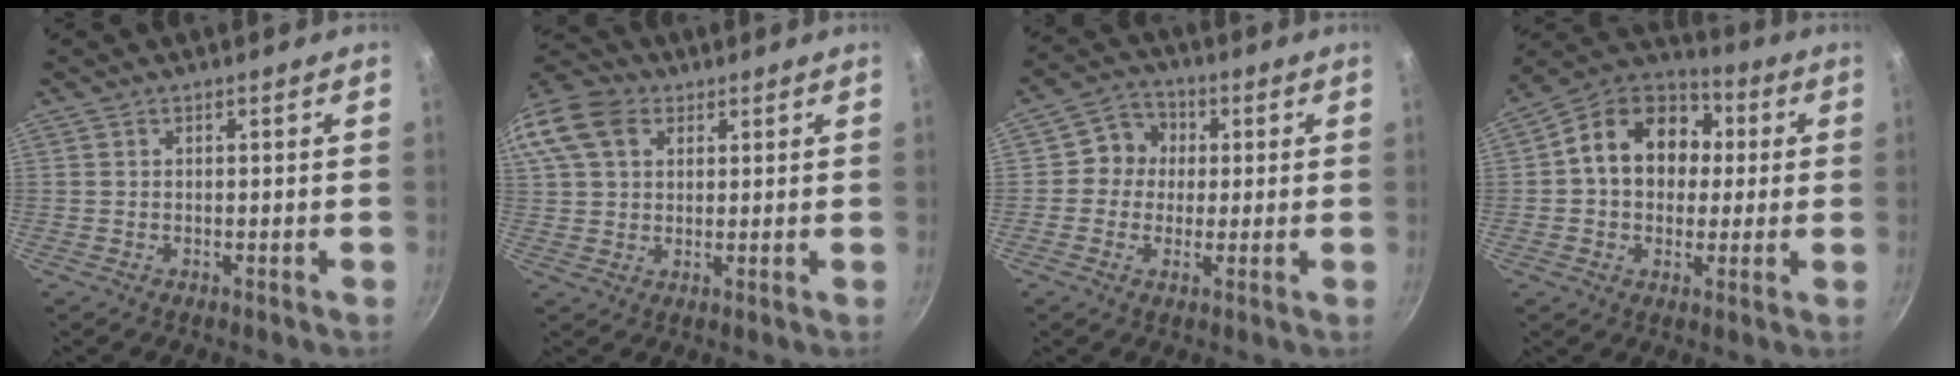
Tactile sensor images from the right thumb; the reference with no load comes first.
{"total": 15.5, "force": [5.8, 11.4, 8.8], "torque": [-0.193, 0.026, 0.096]}
{"total": 6.7, "force": [1.0, 6.2, 2.3], "torque": [-0.001, 0.006, -0.002]}
{"total": 15.6, "force": [2.0, 12.3, 9.4], "torque": [-0.121, 0.032, 0.016]}